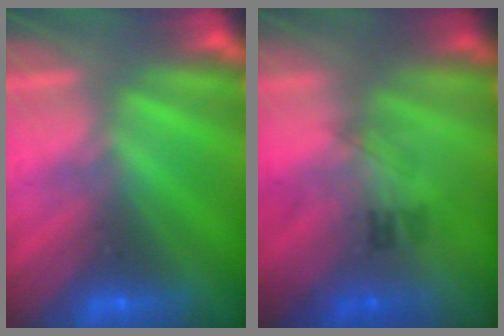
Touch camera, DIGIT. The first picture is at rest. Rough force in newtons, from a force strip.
{"total": 2.3}